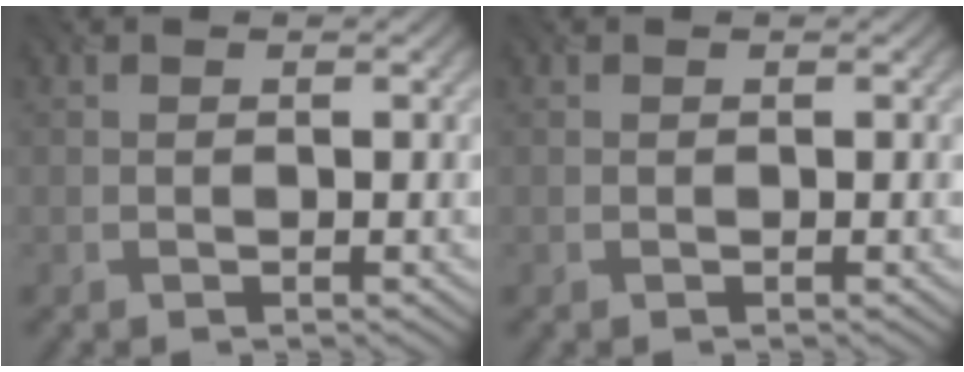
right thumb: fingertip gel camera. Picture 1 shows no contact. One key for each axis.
{"total": 0.0}